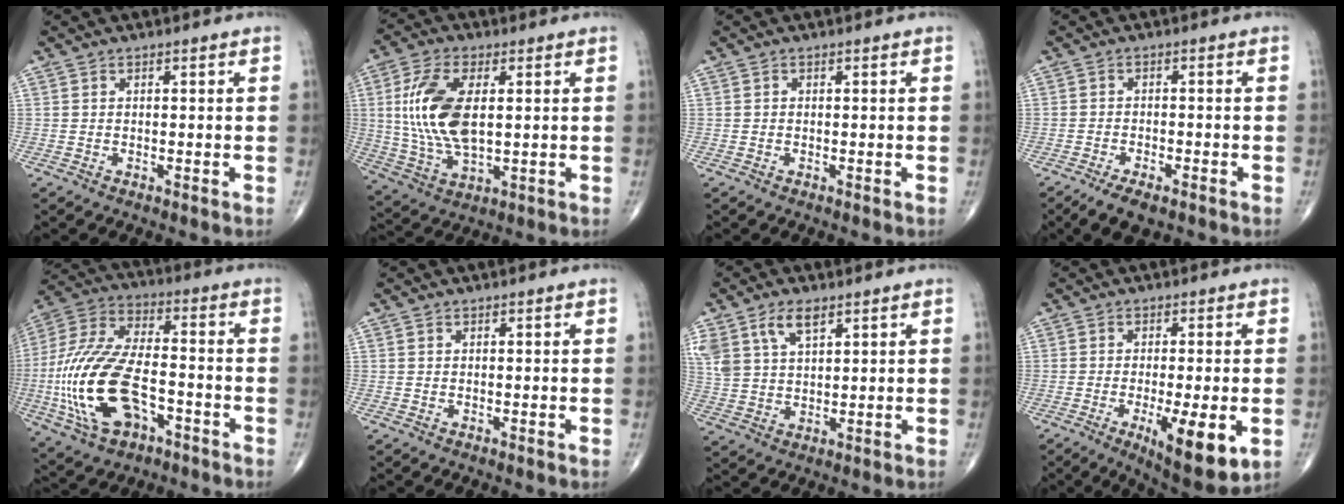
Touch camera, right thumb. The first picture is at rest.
{"total": 14.3, "force": [2.1, 7.1, 12.2], "torque": [-0.254, -0.006, 0.045]}
{"total": 0.0}
{"total": 5.5, "force": [-3.8, 2.1, 3.4], "torque": [-0.059, 0.002, -0.063]}
{"total": 21.8, "force": [-6.2, 11.4, 17.6], "torque": [-0.380, 0.026, -0.105]}
{"total": 0.0}
{"total": 9.5, "force": [5.2, 5.1, 6.1], "torque": [-0.124, -0.010, 0.109]}
{"total": 11.8, "force": [-3.6, 3.2, 10.8], "torque": [-0.160, -0.021, -0.046]}